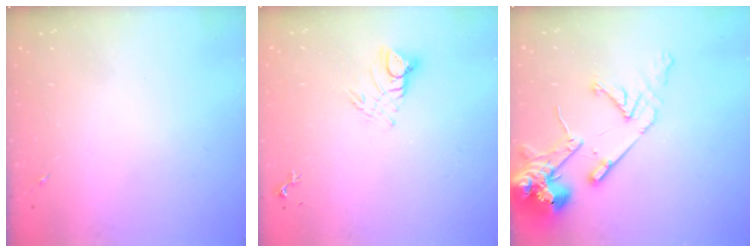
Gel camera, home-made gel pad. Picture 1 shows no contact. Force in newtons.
{"total": 6.8, "press": 6.8, "slide": 0.5}
{"total": 15.7, "press": 15.5, "slide": 2.3}